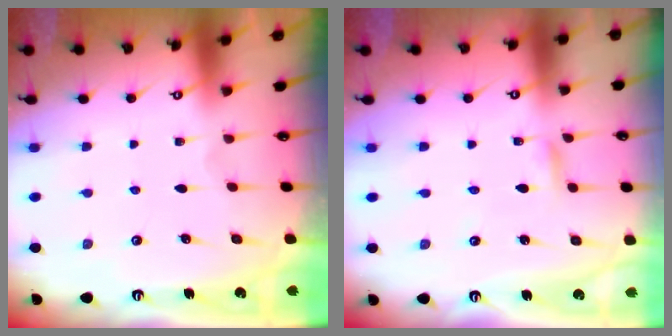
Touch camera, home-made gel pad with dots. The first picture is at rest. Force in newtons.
{"total": 2.4, "press": 2.4, "slide": 0.1}